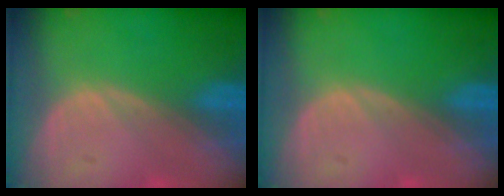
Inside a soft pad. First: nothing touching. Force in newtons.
{"total": 0.0}